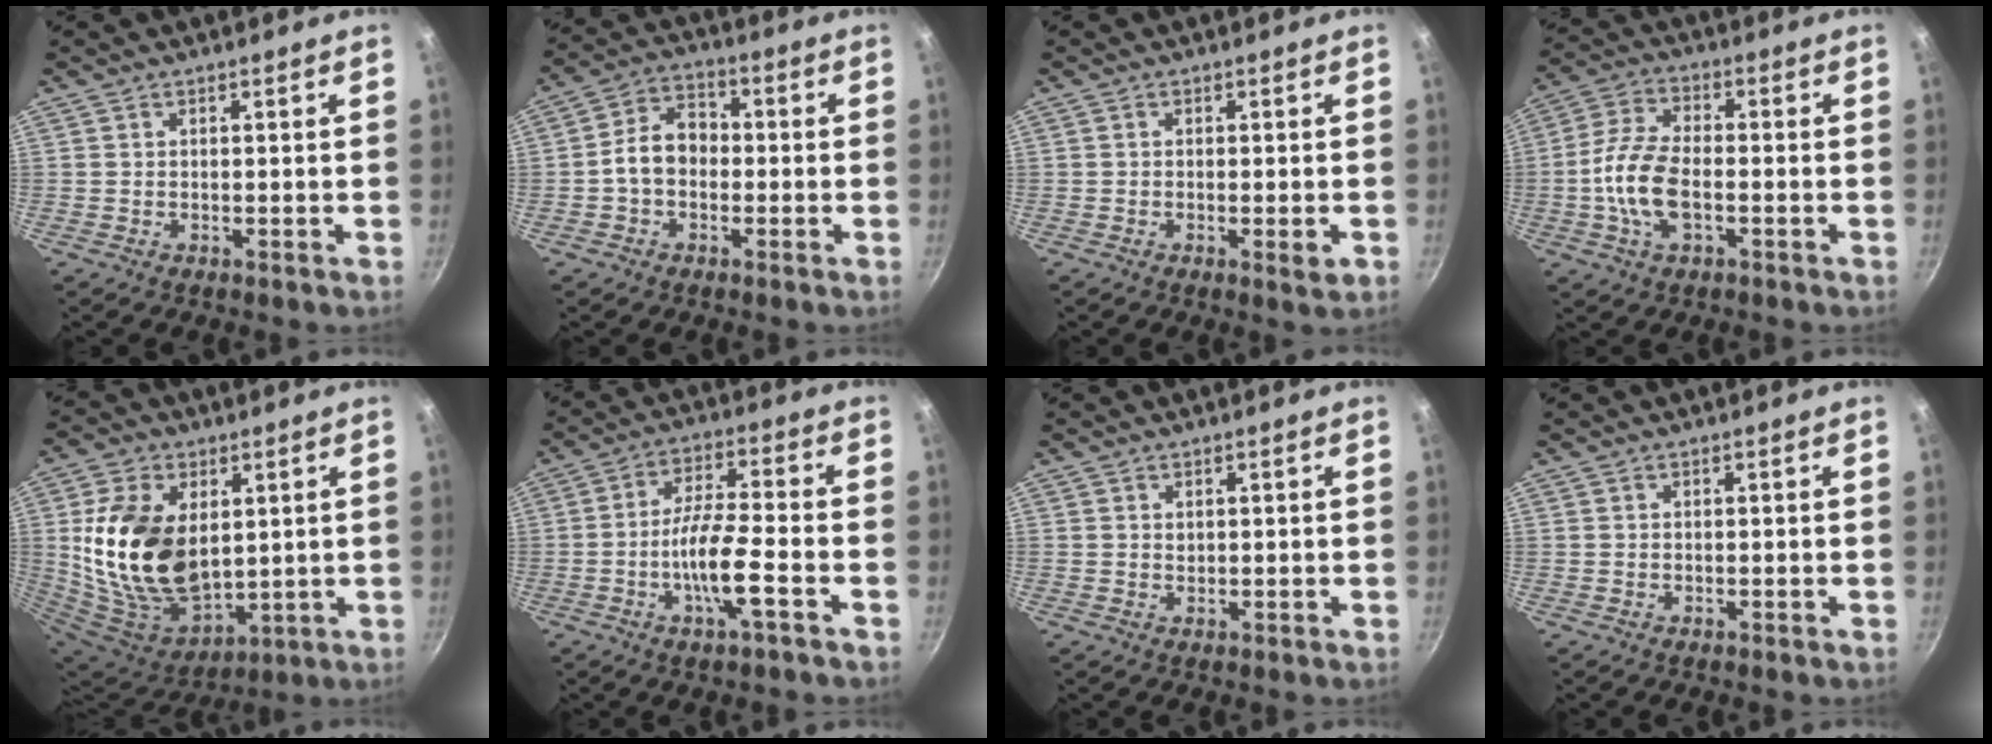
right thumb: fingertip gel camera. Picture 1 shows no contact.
{"total": 7.6, "force": [-1.1, 5.6, 5.0], "torque": [-0.058, 0.030, -0.034]}
{"total": 2.5, "force": [-0.9, 0.4, 2.3], "torque": [-0.039, -0.004, -0.015]}
{"total": 10.3, "force": [-2.2, 5.1, 8.6], "torque": [-0.172, 0.025, -0.053]}
{"total": 21.0, "force": [3.4, 13.7, 15.6], "torque": [-0.269, -0.033, 0.079]}
{"total": 9.6, "force": [-3.8, 1.7, 8.7], "torque": [-0.160, 0.025, -0.074]}
{"total": 0.8, "force": [0.4, 0.6, 0.3], "torque": [-0.002, -0.002, 0.006]}
{"total": 0.0}